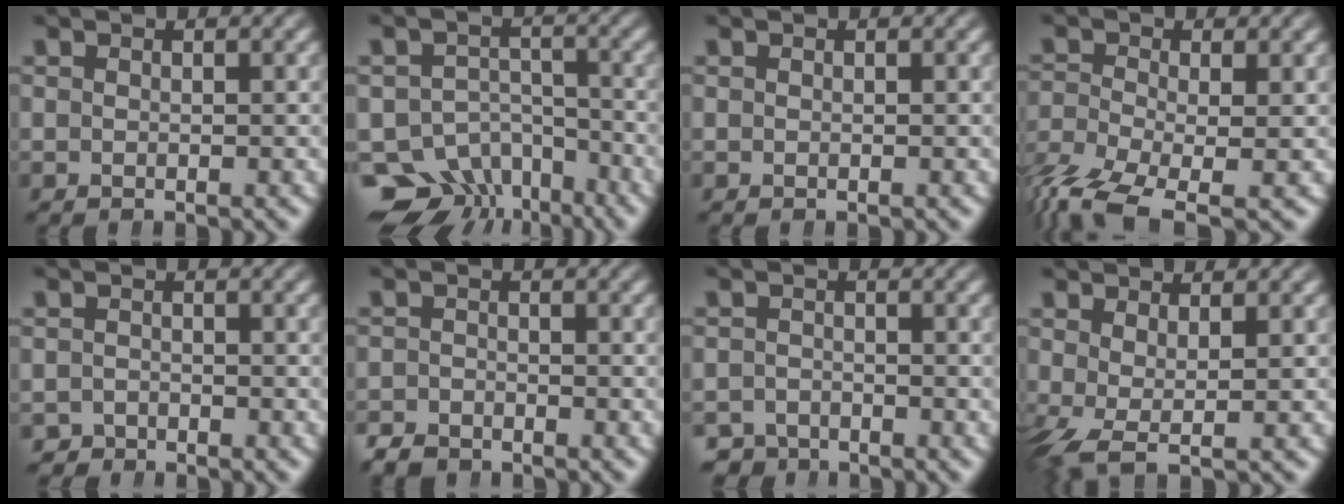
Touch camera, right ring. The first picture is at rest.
{"total": 11.2, "force": [-6.2, 8.4, 3.9], "torque": [-0.068, -0.048, -0.098]}
{"total": 0.0}
{"total": 5.7, "force": [-4.0, 2.2, 3.5], "torque": [-0.085, -0.042, -0.045]}
{"total": 2.0, "force": [-1.8, 0.5, -0.6], "torque": [0.006, -0.020, -0.026]}
{"total": 2.3, "force": [-2.2, 0.8, -0.2], "torque": [0.002, -0.017, -0.036]}
{"total": 2.7, "force": [-2.6, 0.8, -0.4], "torque": [0.010, -0.019, -0.044]}
{"total": 3.0, "force": [-1.1, 1.2, 2.5], "torque": [-0.069, -0.036, 0.003]}